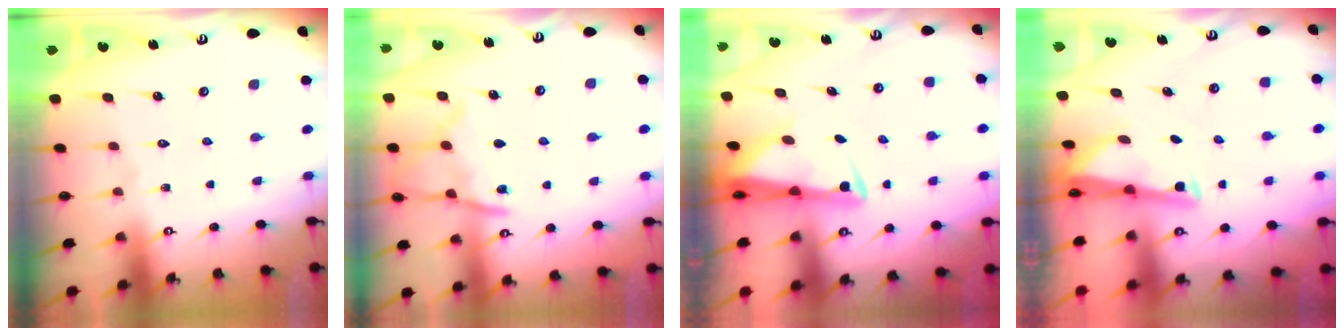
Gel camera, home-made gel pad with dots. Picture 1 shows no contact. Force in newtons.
{"total": 12.2, "press": 12.1, "slide": 1.1}
{"total": 3.2, "press": 3.1, "slide": 0.5}
{"total": 2.5, "press": 2.5, "slide": 0.3}